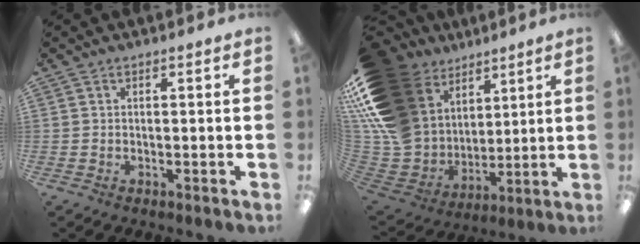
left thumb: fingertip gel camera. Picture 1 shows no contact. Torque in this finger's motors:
{"motor_torque": [2.61, 2.40, 1.40, -1.37, 0.53]}